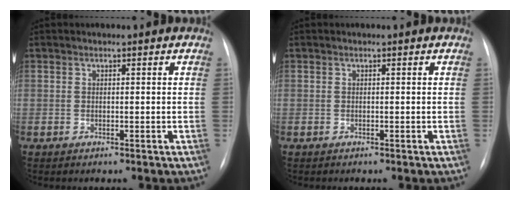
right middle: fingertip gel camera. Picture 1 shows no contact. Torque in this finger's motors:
{"motor_torque": [-0.25, -0.08, 0.00, 0.00]}